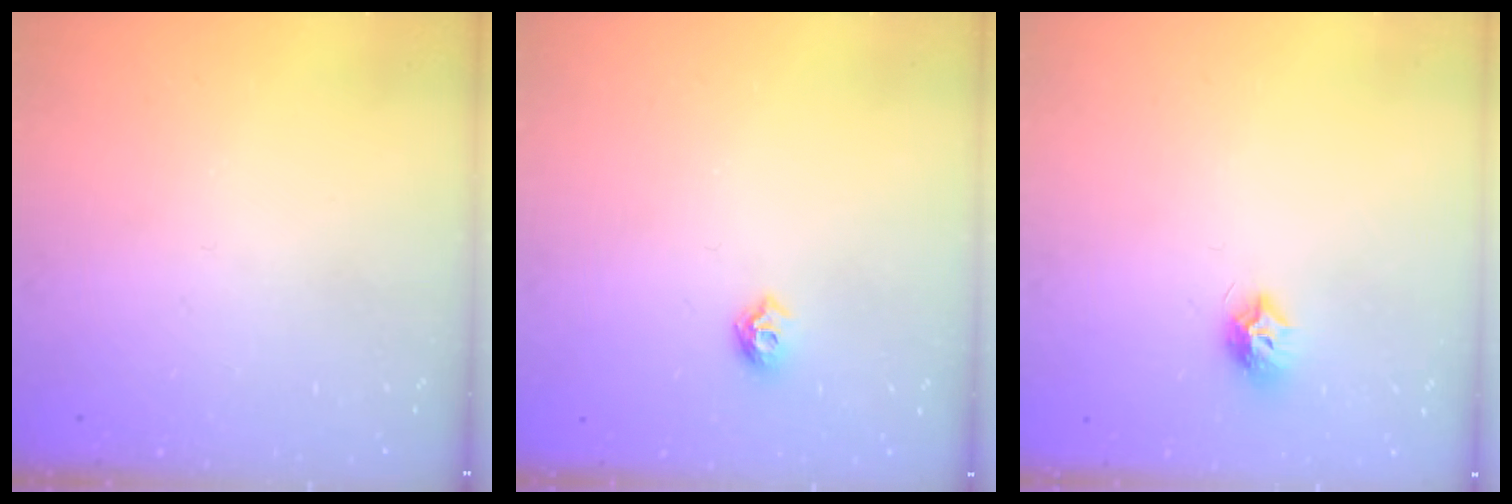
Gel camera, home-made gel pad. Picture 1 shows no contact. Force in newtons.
{"total": 5.9, "press": 5.8, "slide": 1.0}
{"total": 7.5, "press": 7.5, "slide": 0.1}